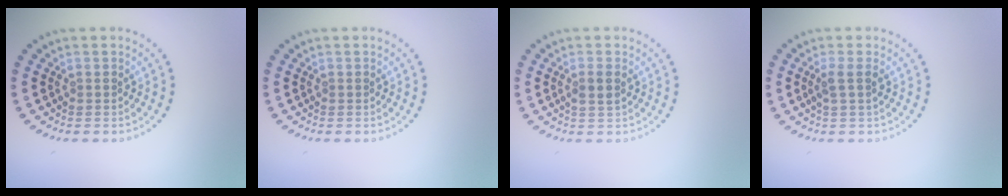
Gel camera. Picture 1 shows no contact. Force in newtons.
{"total": 0.0}
{"total": 1.4, "press": 1.3, "slide": 0.5}
{"total": 1.5, "press": 1.2, "slide": 0.8}